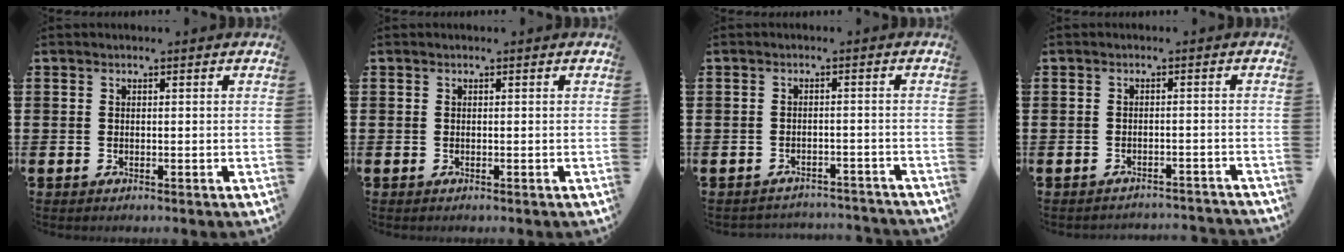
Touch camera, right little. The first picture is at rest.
{"total": 0.0}
{"total": 1.9, "force": [-1.9, 0.0, -0.1], "torque": [-0.004, 0.002, -0.041]}
{"total": 1.6, "force": [-1.6, -0.1, 0.0], "torque": [-0.004, 0.004, -0.033]}